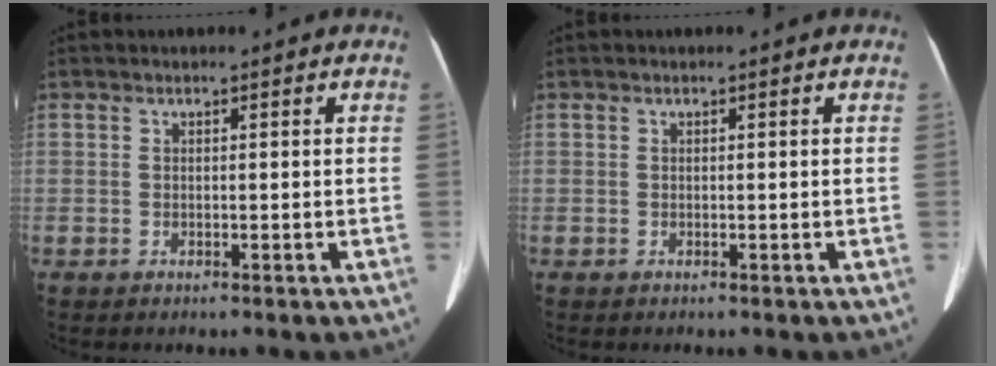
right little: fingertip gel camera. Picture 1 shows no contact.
{"total": 0.0}